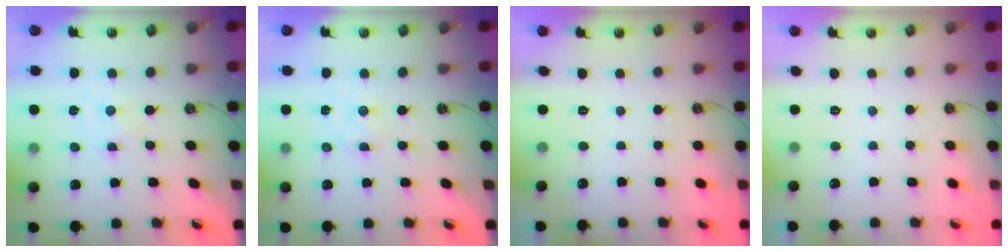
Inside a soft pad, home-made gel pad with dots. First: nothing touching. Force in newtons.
{"total": 2.1, "press": 2.1, "slide": 0.5}
{"total": 0.0}
{"total": 0.0}